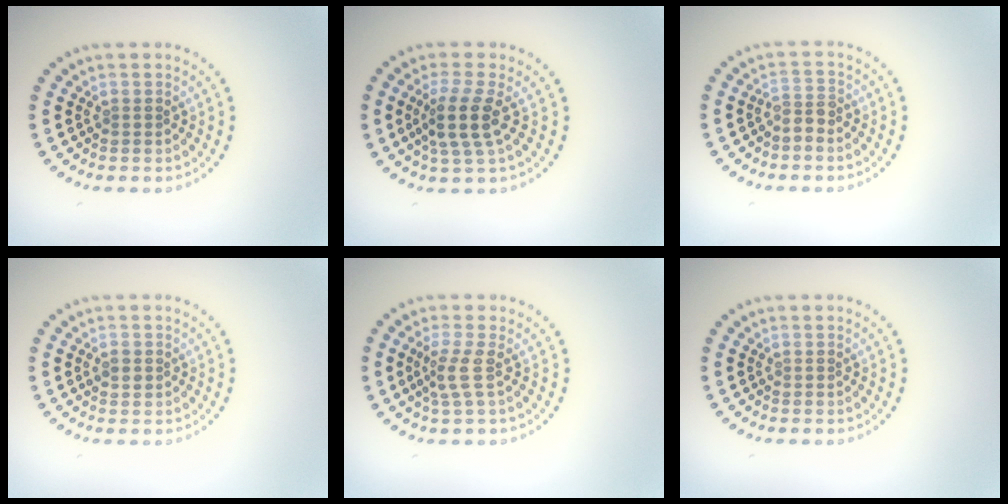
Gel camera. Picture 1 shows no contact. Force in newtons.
{"total": 3.5, "press": 2.8, "slide": 2.1}
{"total": 1.9, "press": 1.3, "slide": 1.3}
{"total": 1.1, "press": 1.1, "slide": 0.2}
{"total": 2.3, "press": 1.6, "slide": 1.6}
{"total": 0.0}